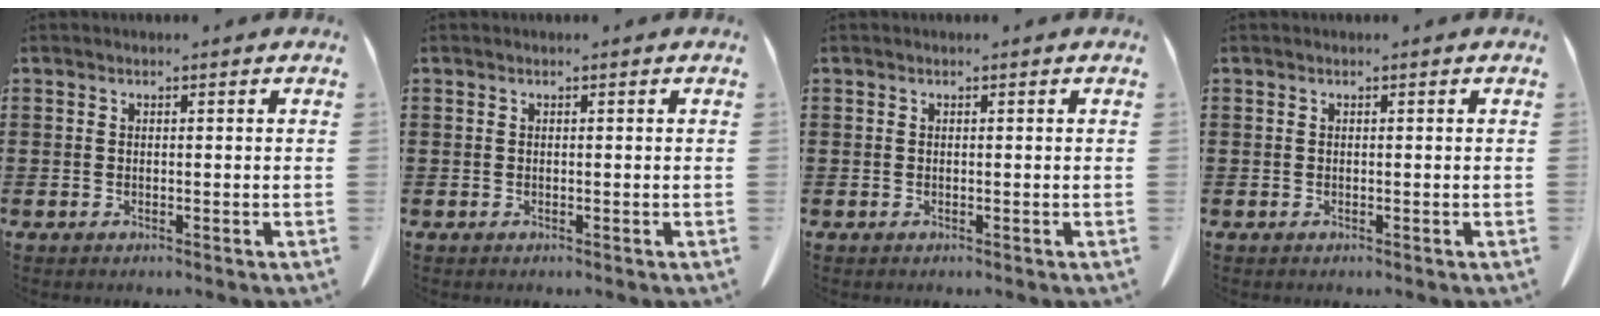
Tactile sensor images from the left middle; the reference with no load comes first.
{"total": 0.0}
{"total": 0.0}
{"total": 0.0}